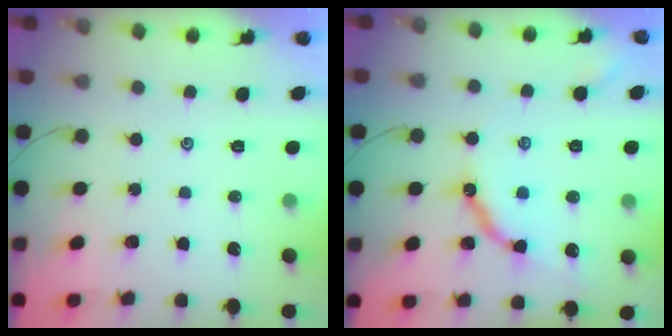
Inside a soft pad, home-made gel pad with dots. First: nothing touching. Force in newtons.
{"total": 8.9, "press": 8.9, "slide": 0.7}